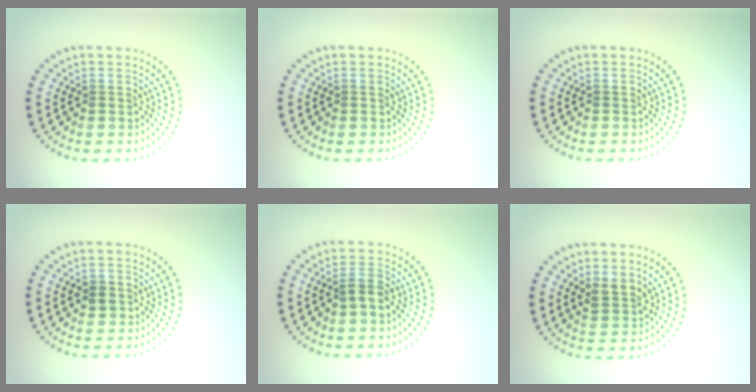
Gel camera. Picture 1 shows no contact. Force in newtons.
{"total": 0.0}
{"total": 0.0}
{"total": 1.2, "press": 1.2, "slide": 0.4}
{"total": 1.4, "press": 1.3, "slide": 0.7}
{"total": 2.0, "press": 1.7, "slide": 1.0}